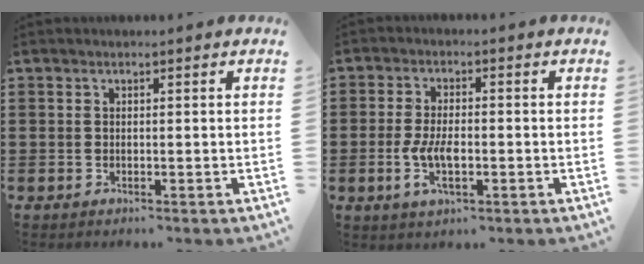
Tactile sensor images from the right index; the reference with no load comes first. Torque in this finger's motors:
{"motor_torque": [1.03, 1.11, 0.52, 0.13]}